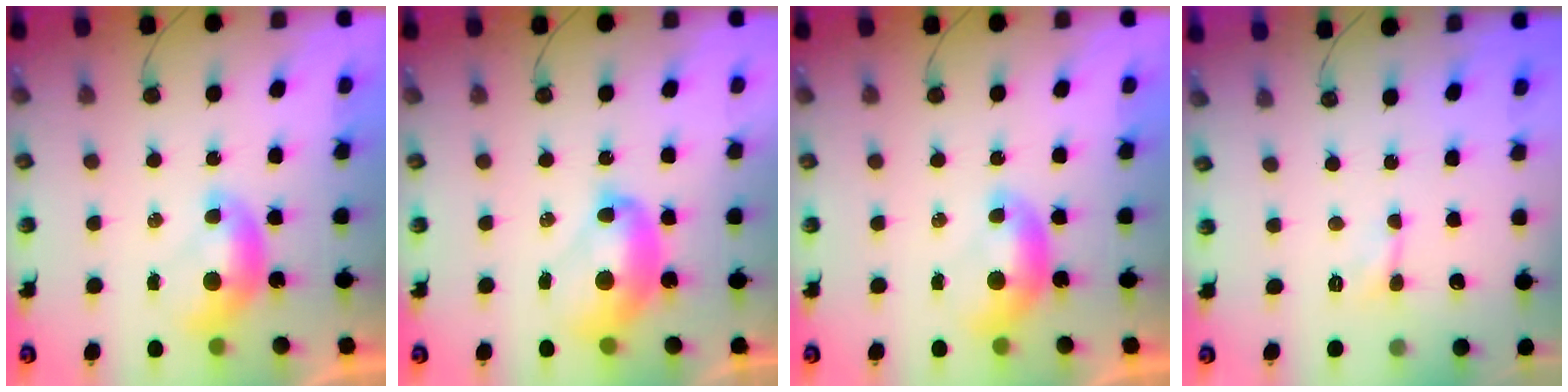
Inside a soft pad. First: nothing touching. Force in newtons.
{"total": 4.4, "press": 4.4, "slide": 0.4}
{"total": 0.0}
{"total": 3.4, "press": 3.3, "slide": 0.7}